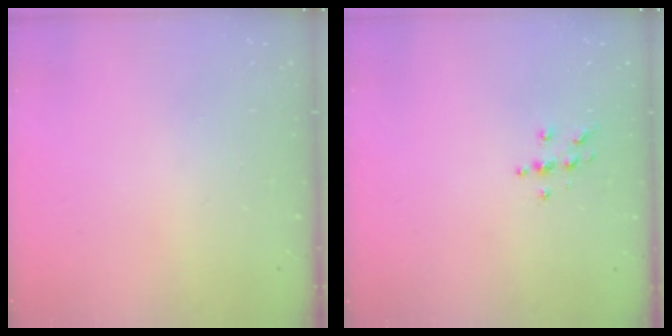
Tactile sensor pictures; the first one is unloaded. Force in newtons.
{"total": 3.9, "press": 3.9, "slide": 0.6}